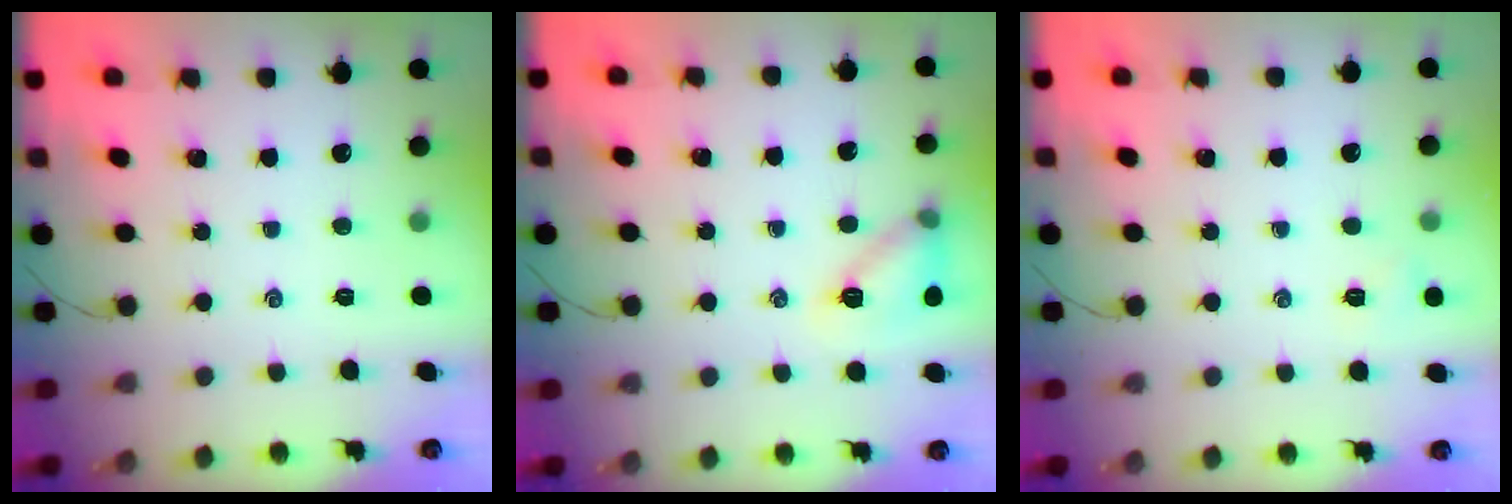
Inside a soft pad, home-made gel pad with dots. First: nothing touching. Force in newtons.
{"total": 11.7, "press": 11.7, "slide": 0.8}
{"total": 4.5, "press": 4.4, "slide": 1.0}